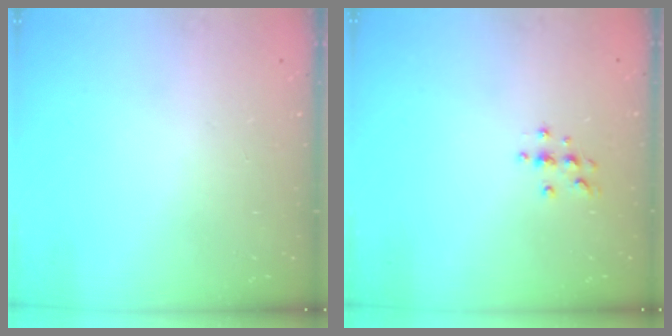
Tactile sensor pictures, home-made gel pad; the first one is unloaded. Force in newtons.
{"total": 4.0, "press": 3.9, "slide": 0.5}